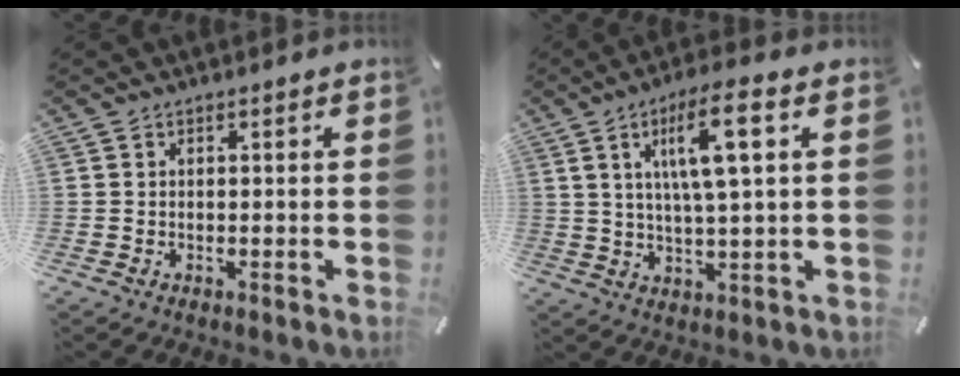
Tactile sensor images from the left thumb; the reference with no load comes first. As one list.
[{"total": 11.5, "force": [4.0, 2.2, 10.5], "torque": [-0.189, 0.002, 0.063]}]